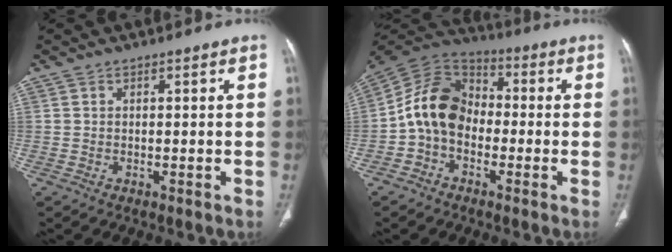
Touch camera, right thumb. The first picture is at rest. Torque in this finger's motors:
{"motor_torque": [1.05, 2.24, 1.13, -0.95, 0.13]}